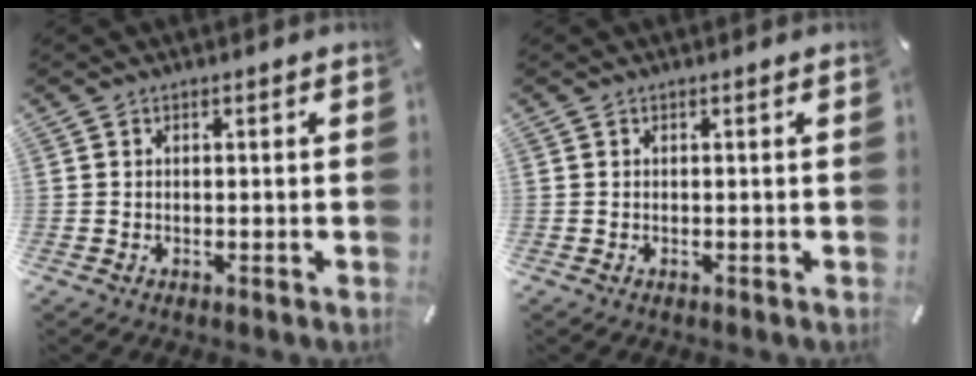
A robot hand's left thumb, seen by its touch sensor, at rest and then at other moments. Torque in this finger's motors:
{"motor_torque": [-0.06, 0.05, -0.01, -0.06, 0.01]}